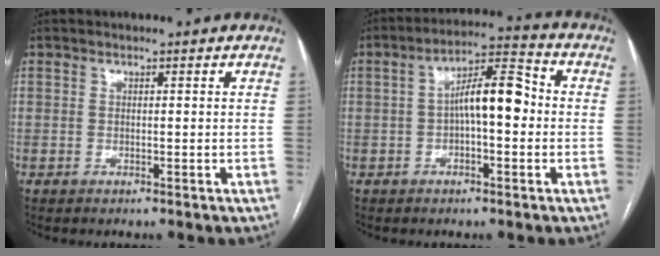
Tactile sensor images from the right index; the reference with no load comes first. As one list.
[{"total": 8.8, "force": [-0.3, 2.5, 8.5], "torque": [-0.144, 0.034, -0.005]}]